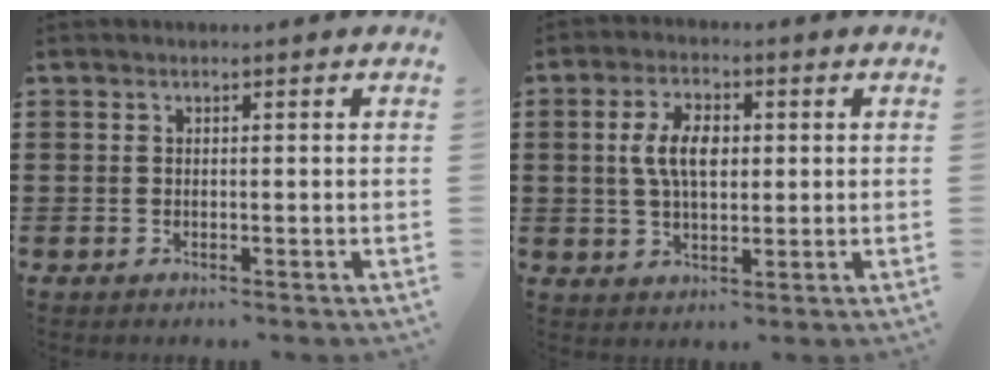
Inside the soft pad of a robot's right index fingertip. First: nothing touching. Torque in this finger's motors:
{"motor_torque": [0.83, -0.67, 0.77, 0.18]}